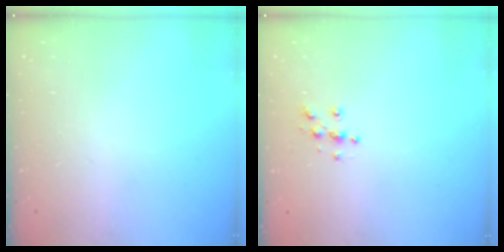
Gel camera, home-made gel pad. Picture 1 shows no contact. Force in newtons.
{"total": 5.0, "press": 5.0, "slide": 0.4}